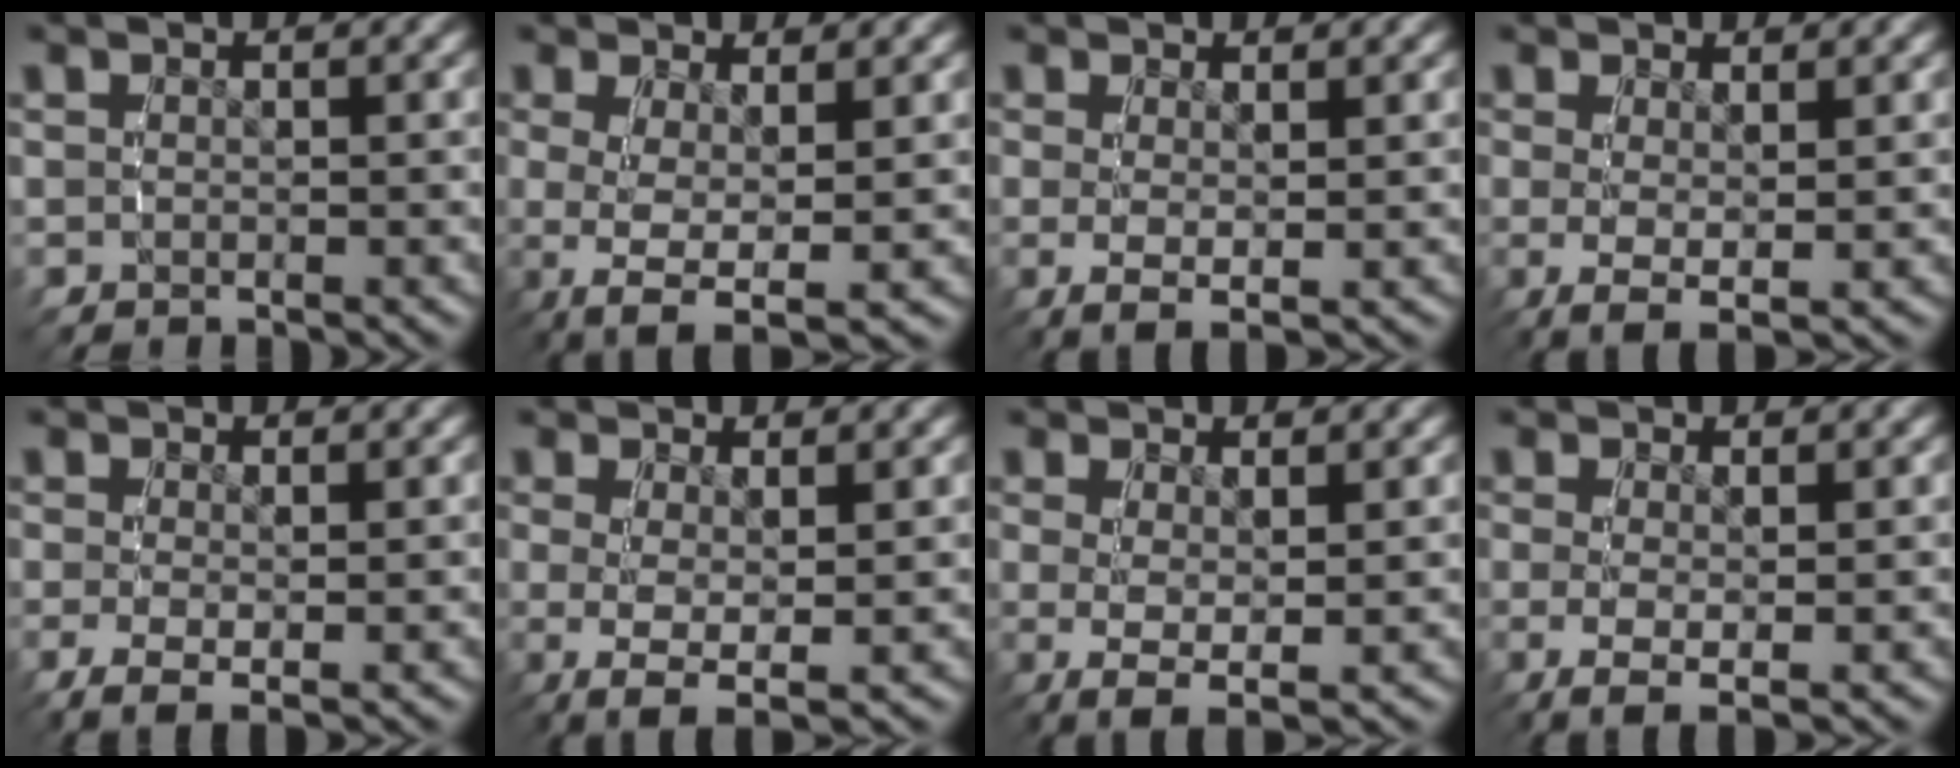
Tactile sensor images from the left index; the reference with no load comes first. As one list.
[{"total": 6.5, "force": [-2.1, 3.5, 5.1], "torque": [-0.126, -0.041, -0.015]}, {"total": 2.8, "force": [-0.1, 1.0, 2.6], "torque": [-0.052, -0.013, 0.005]}, {"total": 3.3, "force": [-0.3, 1.3, 3.0], "torque": [-0.062, -0.018, 0.005]}, {"total": 2.6, "force": [-0.8, 1.0, 2.2], "torque": [-0.052, -0.021, -0.004]}, {"total": 5.0, "force": [-1.4, 2.3, 4.2], "torque": [-0.096, -0.030, -0.006]}, {"total": 4.4, "force": [-0.9, 2.0, 3.8], "torque": [-0.083, -0.025, -0.001]}, {"total": 3.3, "force": [-0.8, 1.3, 2.9], "torque": [-0.066, -0.022, -0.003]}]